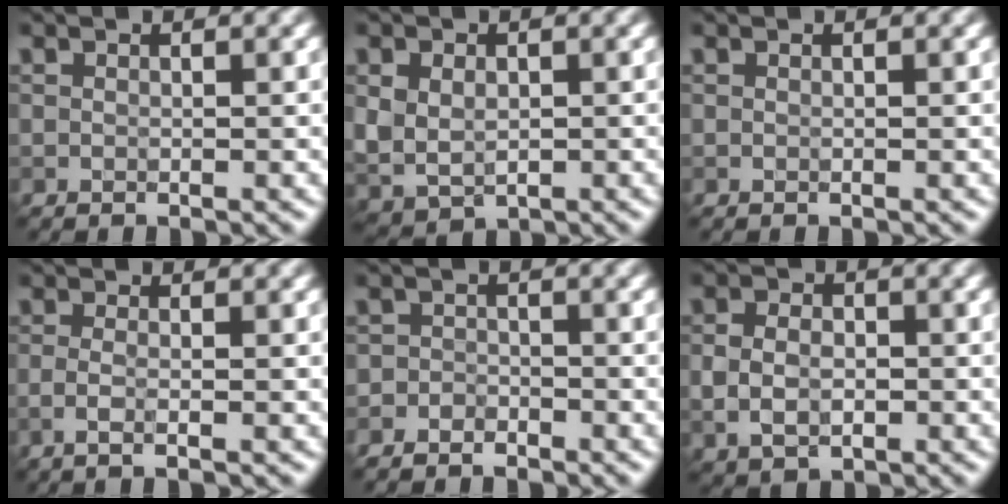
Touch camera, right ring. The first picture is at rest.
{"total": 3.7, "force": [0.3, 2.9, 2.3], "torque": [-0.048, -0.010, 0.015]}
{"total": 0.0}
{"total": 1.7, "force": [-0.4, 0.6, 1.6], "torque": [-0.027, -0.007, -0.014]}
{"total": 2.0, "force": [-1.6, 1.2, 0.1], "torque": [0.017, 0.010, -0.036]}
{"total": 3.8, "force": [-0.4, 2.8, 2.5], "torque": [-0.043, 0.001, -0.008]}